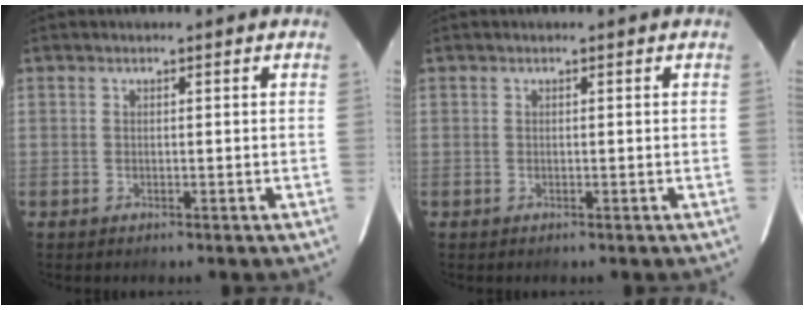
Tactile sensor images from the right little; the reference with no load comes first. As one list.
[{"total": 0.0}]